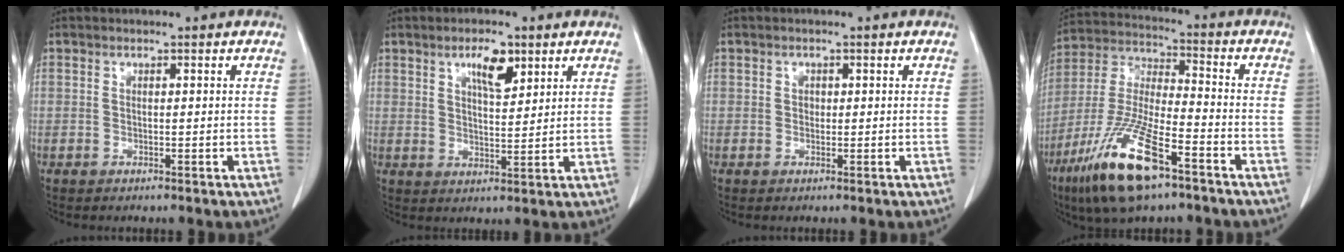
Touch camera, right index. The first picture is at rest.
{"total": 5.4, "force": [3.1, 1.8, 4.1], "torque": [-0.073, 0.001, 0.053]}
{"total": 0.8, "force": [0.2, 0.8, 0.4], "torque": [-0.003, 0.002, 0.002]}
{"total": 16.6, "force": [-9.5, 3.3, 13.2], "torque": [-0.287, -0.036, -0.173]}